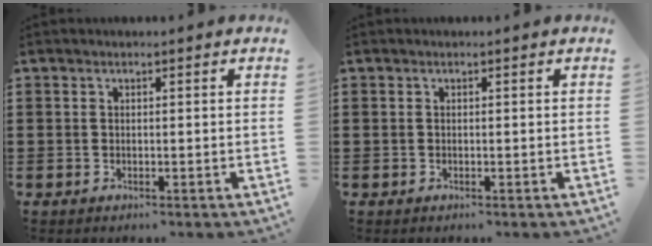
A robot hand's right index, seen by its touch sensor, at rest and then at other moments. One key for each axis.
{"total": 0.0}